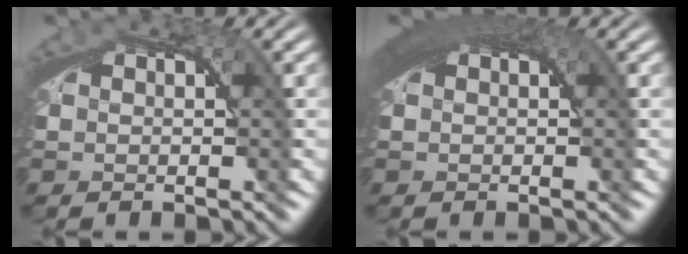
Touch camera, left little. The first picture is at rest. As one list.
[{"total": 4.3, "force": [1.9, 1.5, 3.6], "torque": [-0.050, 0.015, 0.025]}]